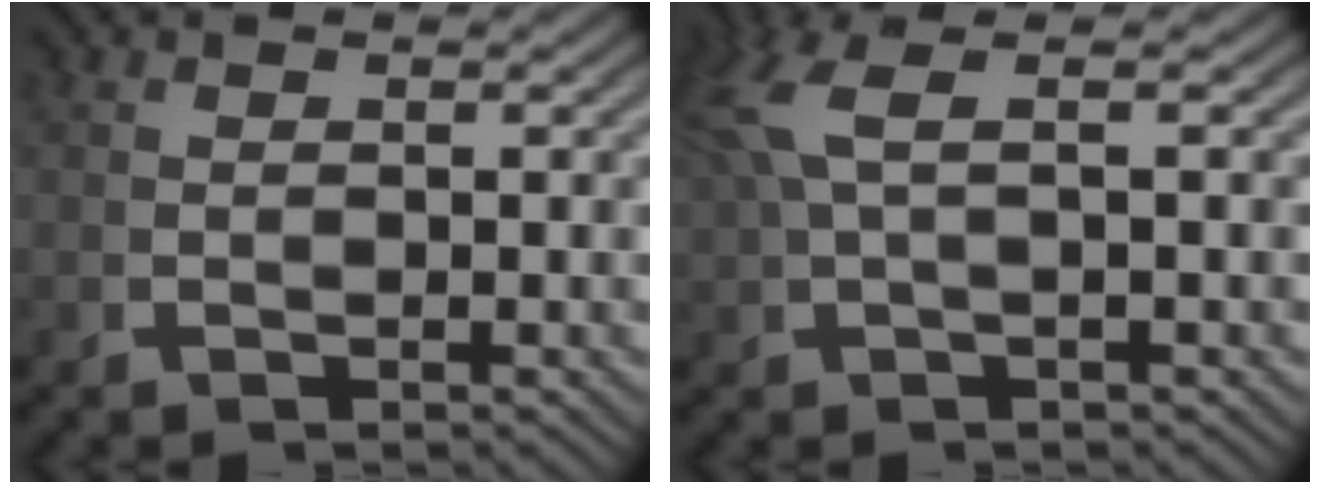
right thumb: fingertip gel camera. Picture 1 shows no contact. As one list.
[{"total": 4.6, "force": [2.2, 1.2, 3.9], "torque": [-0.080, 0.015, 0.039]}]